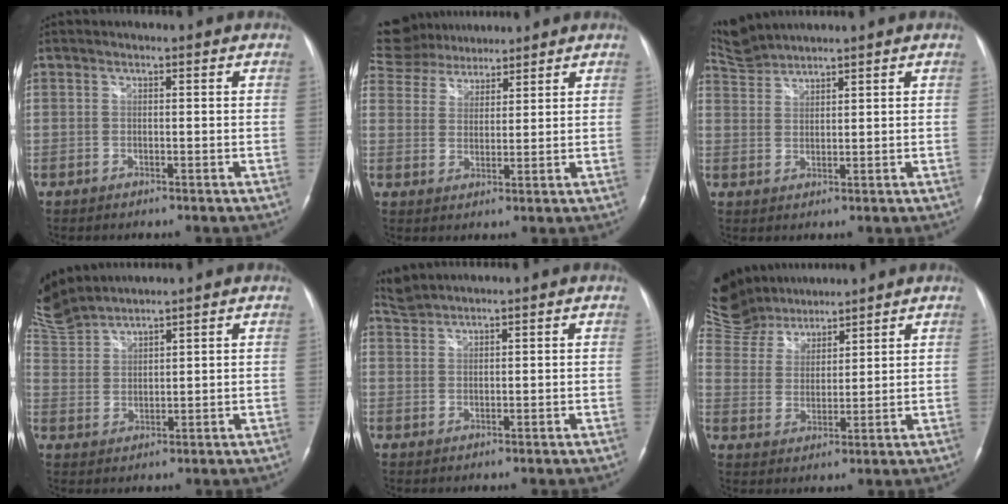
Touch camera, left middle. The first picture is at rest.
{"total": 13.1, "force": [11.6, 5.0, 3.4], "torque": [-0.098, 0.043, 0.211]}
{"total": 4.9, "force": [4.9, -0.4, -0.4], "torque": [-0.008, 0.016, 0.105]}
{"total": 9.7, "force": [9.3, 1.4, 2.2], "torque": [-0.069, 0.014, 0.198]}
{"total": 2.5, "force": [2.5, -0.3, -0.4], "torque": [-0.007, 0.014, 0.060]}
{"total": 12.3, "force": [11.4, 4.3, 1.7], "torque": [-0.054, 0.029, 0.226]}